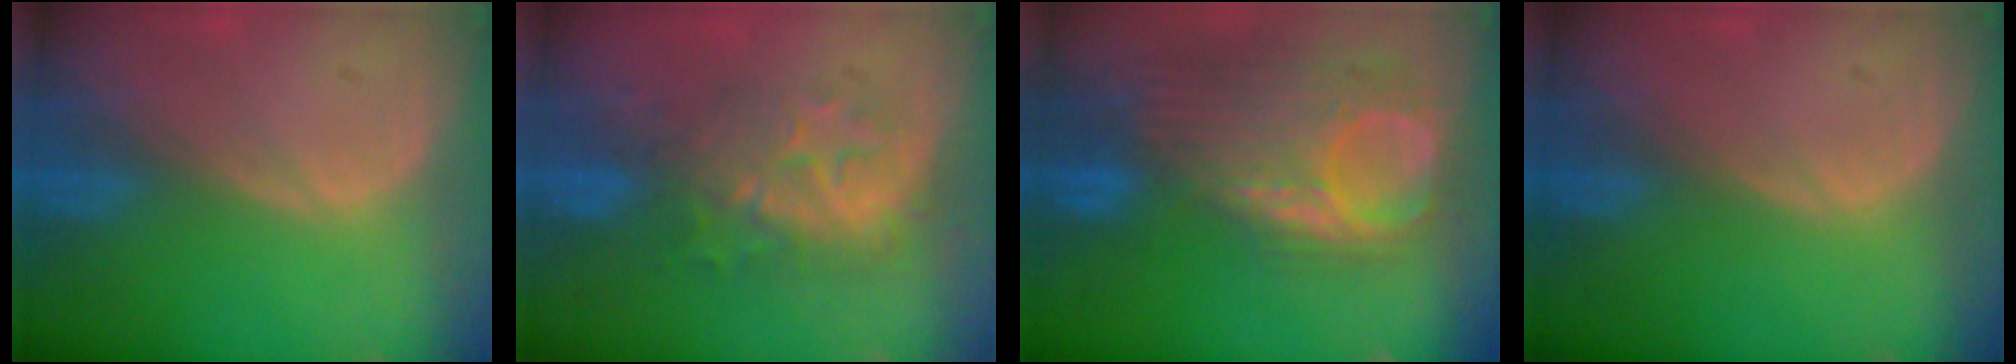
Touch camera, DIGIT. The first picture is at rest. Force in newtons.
{"total": 8.2, "press": 8.2, "slide": 0.9}
{"total": 11.9, "press": 10.4, "slide": 5.8}
{"total": 0.0}